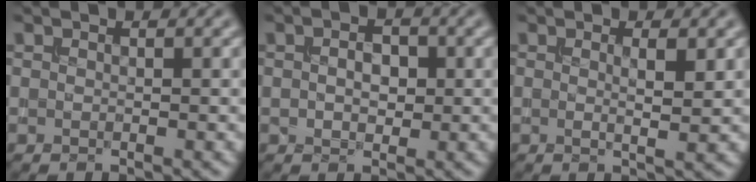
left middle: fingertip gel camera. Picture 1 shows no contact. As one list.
[{"total": 2.6, "force": [0.3, 1.6, 2.0], "torque": [-0.033, 0.000, 0.003]}, {"total": 2.4, "force": [0.6, 0.4, 2.3], "torque": [-0.032, 0.000, 0.007]}]